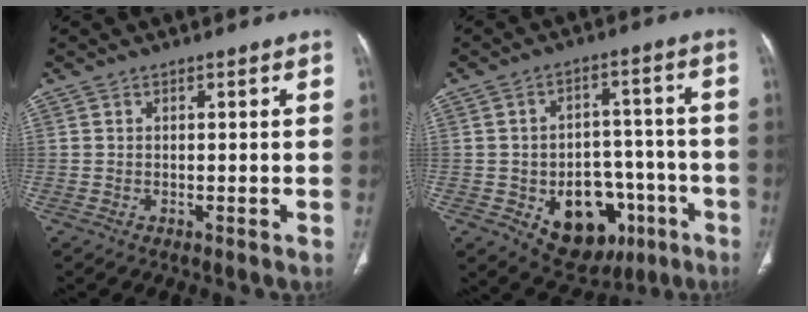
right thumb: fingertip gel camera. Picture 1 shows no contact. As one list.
[{"total": 16.2, "force": [-6.1, 11.3, 9.9], "torque": [-0.093, 0.040, -0.072]}]